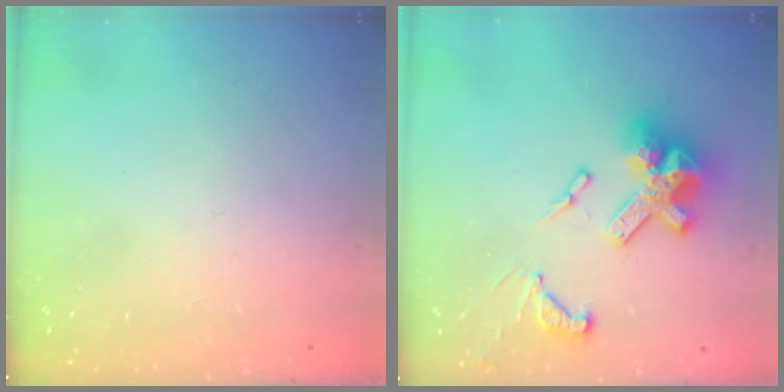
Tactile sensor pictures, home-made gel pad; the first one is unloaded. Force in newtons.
{"total": 18.8, "press": 18.8, "slide": 1.6}